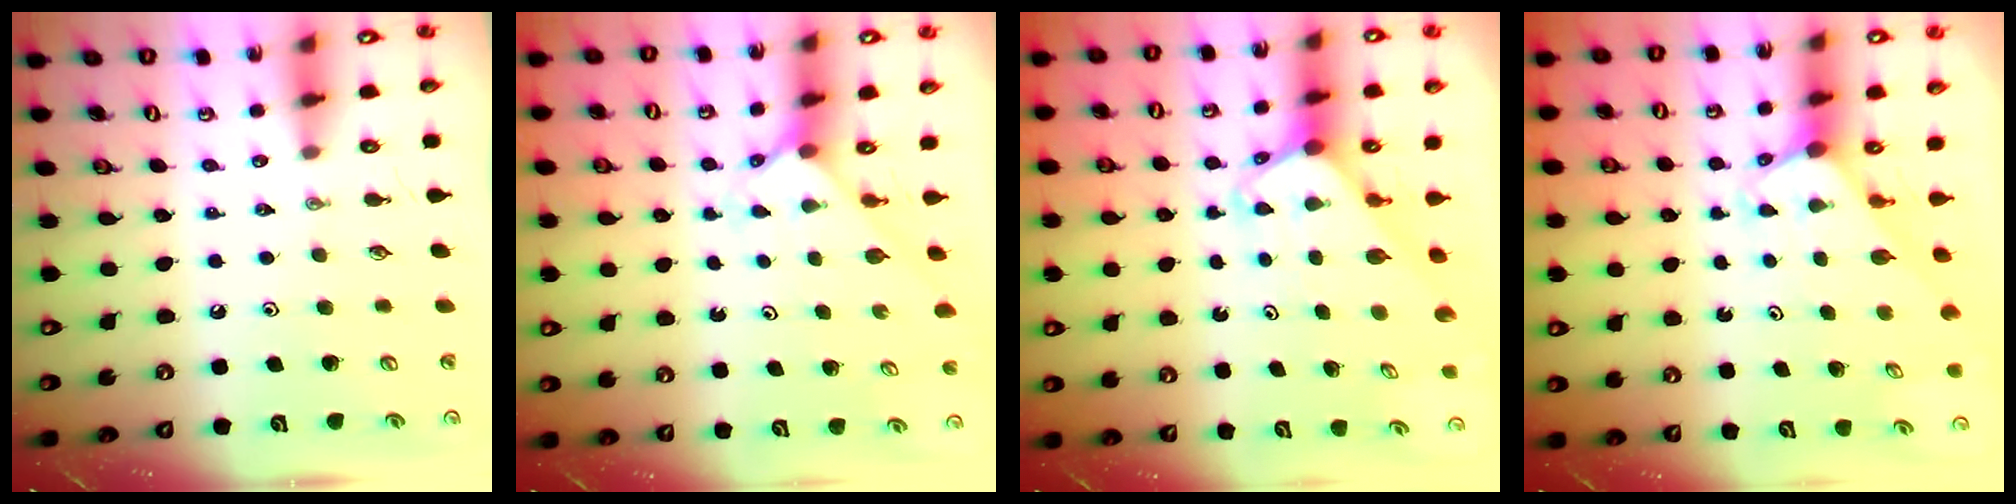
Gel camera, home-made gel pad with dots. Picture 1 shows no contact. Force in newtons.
{"total": 2.4, "press": 2.4, "slide": 0.1}
{"total": 2.5, "press": 2.5, "slide": 0.1}
{"total": 2.9, "press": 2.9, "slide": 0.0}